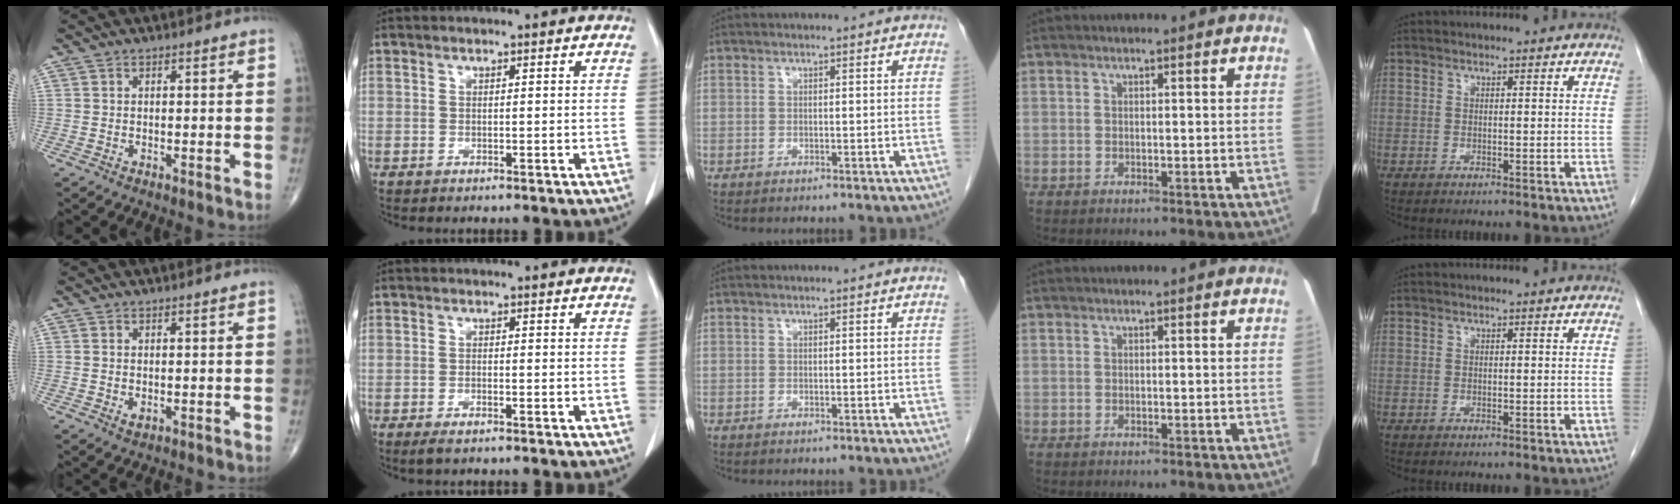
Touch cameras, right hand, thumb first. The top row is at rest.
{"thumb": {"total": 1.3, "force": [-0.1, 0.8, 1.0], "torque": [-0.018, 0.000, 0.000]}, "index": {"total": 2.0, "force": [-1.3, 0.5, 1.4], "torque": [-0.028, -0.003, -0.020]}}